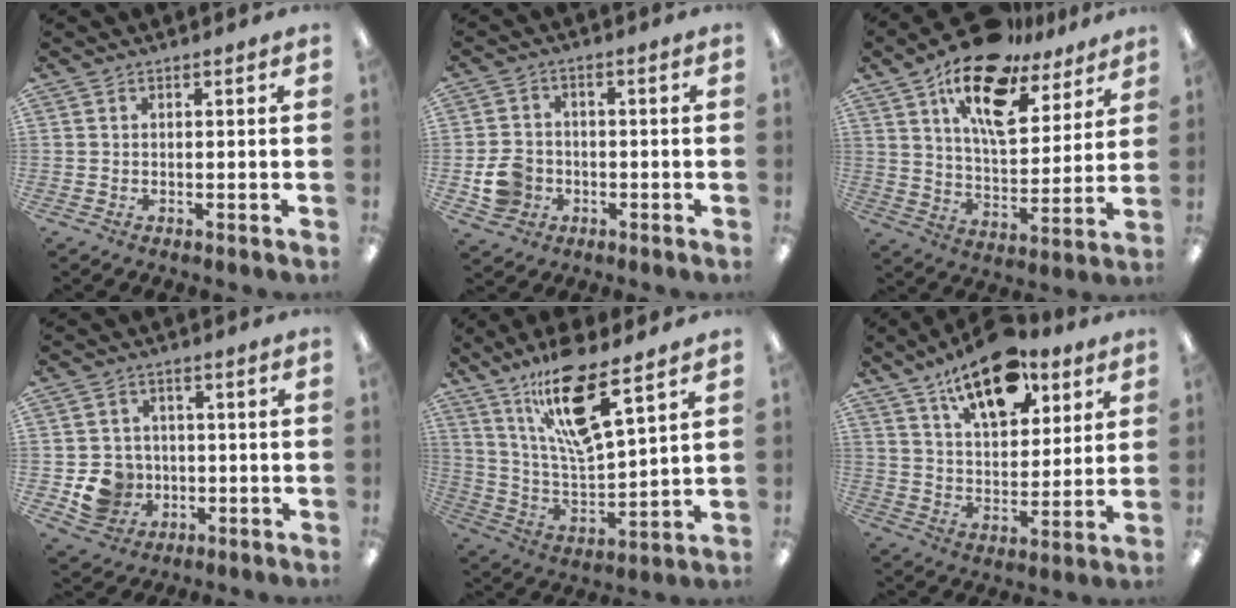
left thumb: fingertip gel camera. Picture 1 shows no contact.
{"total": 7.1, "force": [-2.0, 6.2, 2.8], "torque": [-0.059, 0.014, -0.033]}
{"total": 18.6, "force": [11.9, 8.7, 11.2], "torque": [-0.183, -0.064, 0.206]}
{"total": 8.0, "force": [-1.8, 7.5, 2.2], "torque": [-0.060, 0.016, -0.023]}
{"total": 17.8, "force": [11.6, 4.7, 12.7], "torque": [-0.228, -0.055, 0.193]}
{"total": 17.0, "force": [11.2, 8.2, 9.8], "torque": [-0.151, -0.052, 0.193]}